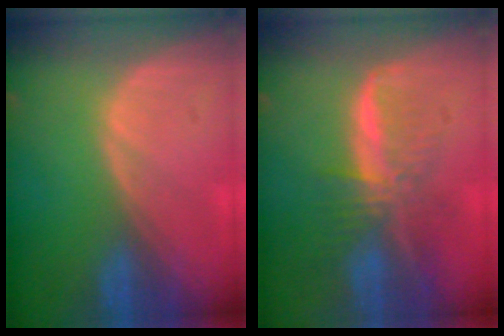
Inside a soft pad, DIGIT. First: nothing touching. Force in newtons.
{"total": 8.2, "press": 7.0, "slide": 4.3}